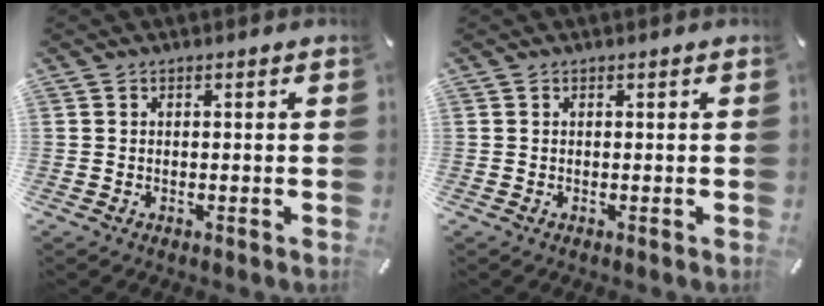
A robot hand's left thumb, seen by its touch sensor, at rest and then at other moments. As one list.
[{"total": 0.0}]